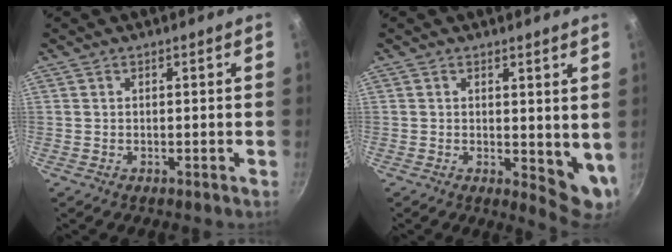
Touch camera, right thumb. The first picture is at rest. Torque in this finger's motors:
{"motor_torque": [-0.30, 0.49, 0.05, 0.16, -0.04]}